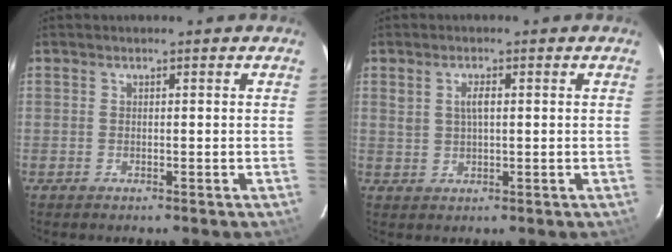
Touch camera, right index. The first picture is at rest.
{"total": 2.7, "force": [0.7, 1.3, 2.3], "torque": [-0.045, 0.005, 0.015]}